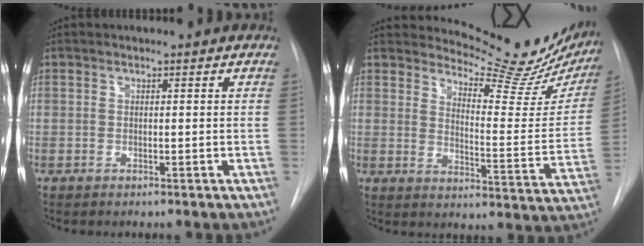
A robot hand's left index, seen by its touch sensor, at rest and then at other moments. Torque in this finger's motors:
{"motor_torque": [-0.68, -0.51, -0.33, -0.02]}